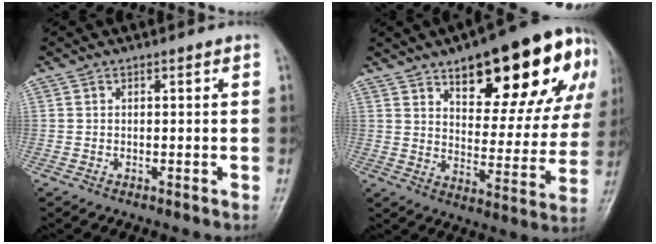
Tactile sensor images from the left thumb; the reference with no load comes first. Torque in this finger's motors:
{"motor_torque": [2.29, 2.28, 1.68, -1.09, 0.11]}